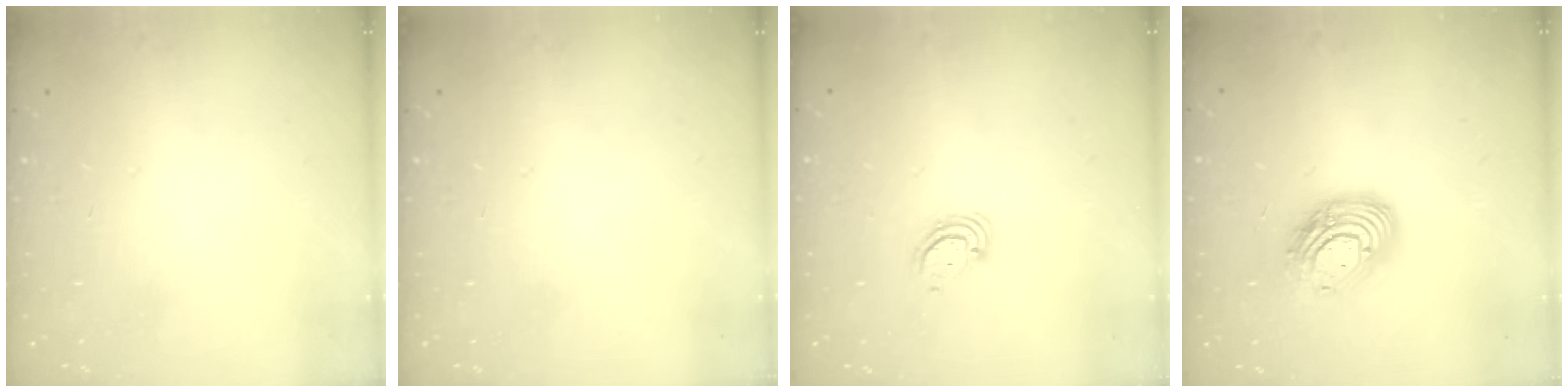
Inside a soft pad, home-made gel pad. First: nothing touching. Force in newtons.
{"total": 0.0}
{"total": 3.1, "press": 3.1, "slide": 0.2}
{"total": 12.4, "press": 12.4, "slide": 1.1}